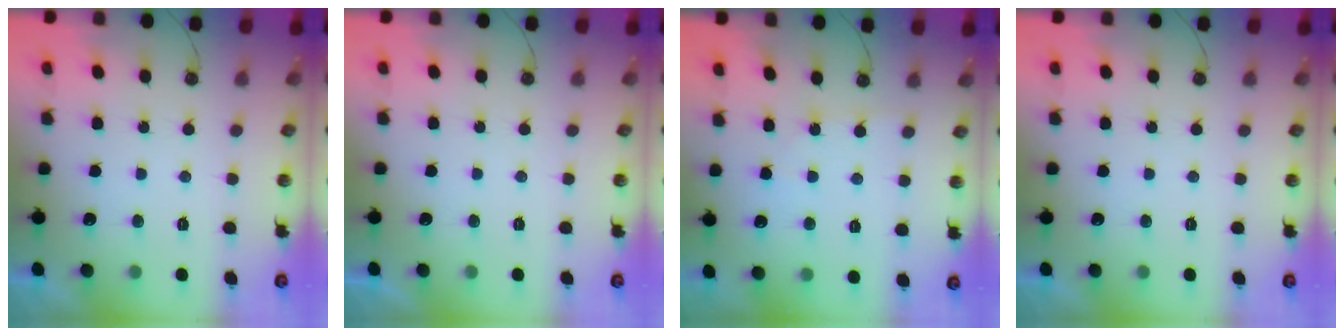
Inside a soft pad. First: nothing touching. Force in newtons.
{"total": 0.0}
{"total": 3.2, "press": 3.1, "slide": 0.4}
{"total": 0.0}